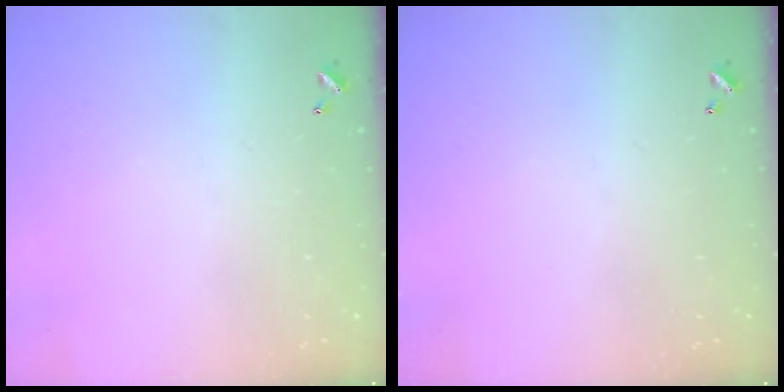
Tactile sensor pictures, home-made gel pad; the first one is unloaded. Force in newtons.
{"total": 0.0}